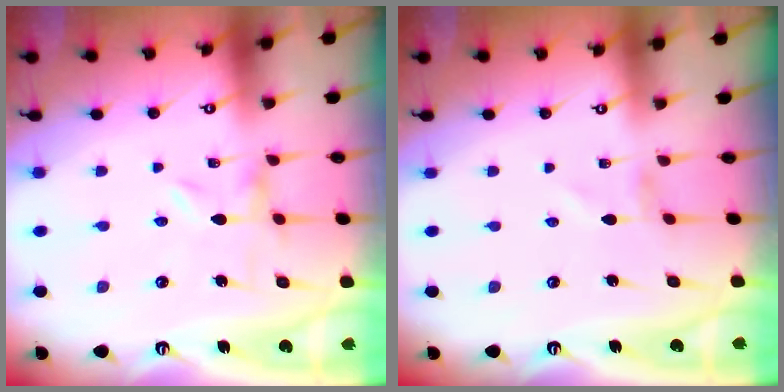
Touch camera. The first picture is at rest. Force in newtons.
{"total": 0.8, "press": 0.8, "slide": 0.1}